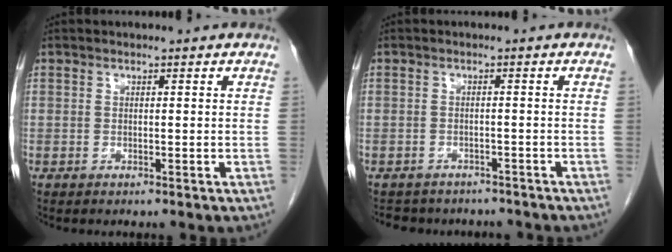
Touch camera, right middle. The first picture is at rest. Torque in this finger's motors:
{"motor_torque": [0.26, -0.26, 0.02, 0.01]}